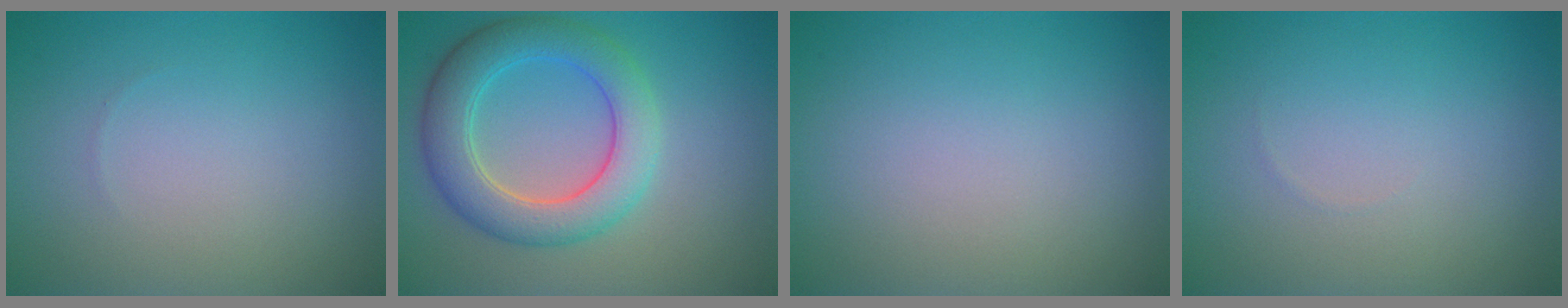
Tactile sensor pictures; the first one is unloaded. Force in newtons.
{"total": 6.2, "press": 6.2, "slide": 0.2}
{"total": 0.0}
{"total": 0.0}